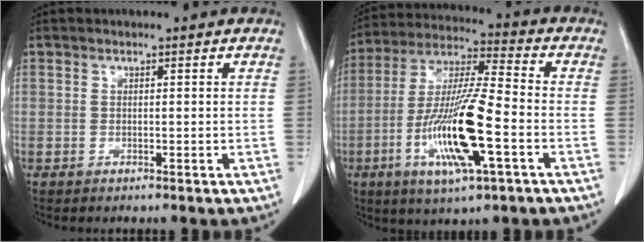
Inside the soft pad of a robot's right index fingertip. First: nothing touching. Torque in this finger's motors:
{"motor_torque": [2.14, 0.00, 1.04, 0.20]}